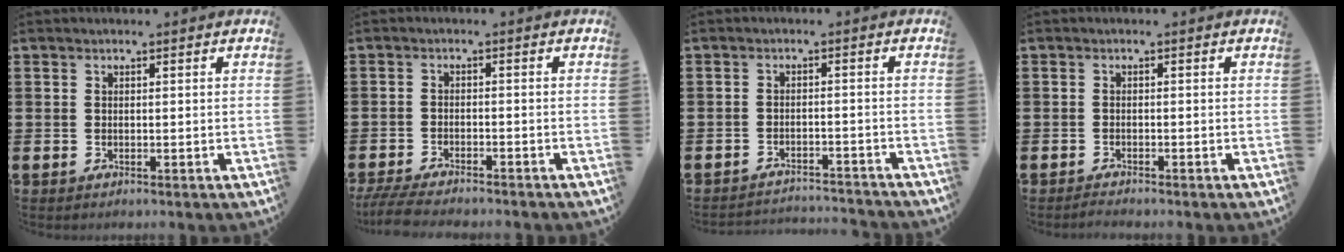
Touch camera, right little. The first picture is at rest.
{"total": 3.0, "force": [-2.9, 0.2, 1.0], "torque": [-0.023, 0.001, -0.058]}
{"total": 2.3, "force": [-2.3, -0.1, -0.1], "torque": [-0.005, 0.003, -0.051]}
{"total": 0.7, "force": [-0.7, 0.0, 0.2], "torque": [-0.006, -0.001, -0.013]}